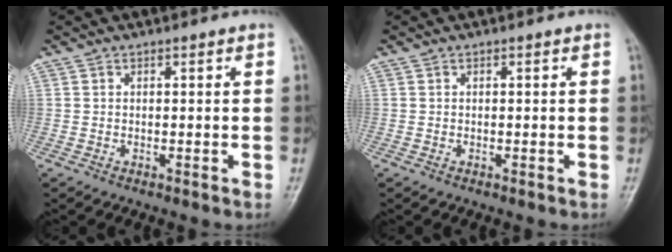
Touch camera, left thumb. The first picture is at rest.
{"total": 0.0}